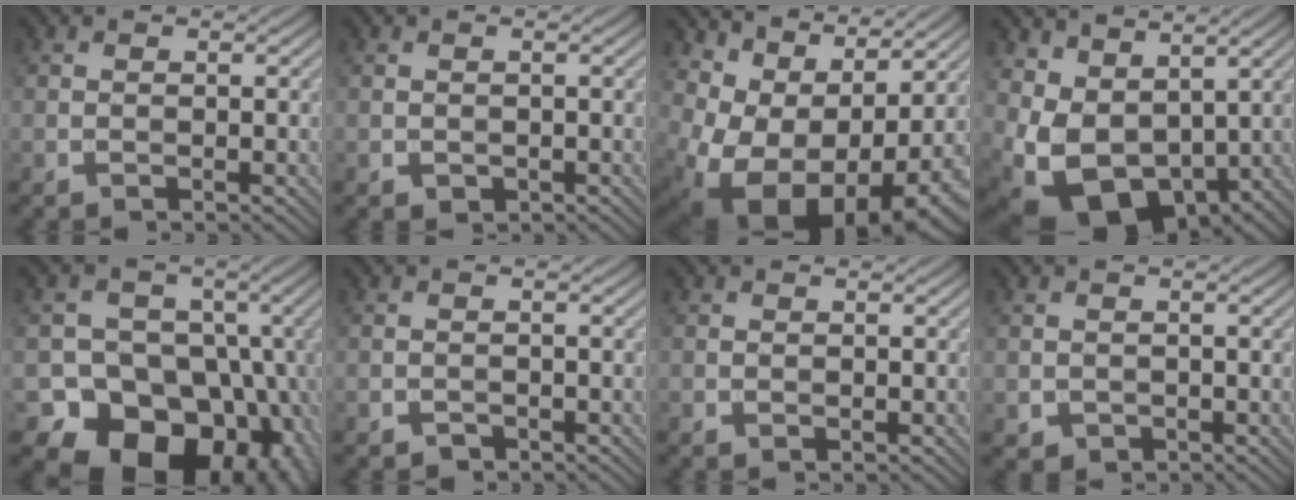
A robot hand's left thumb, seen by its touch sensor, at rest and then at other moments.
{"total": 0.7, "force": [-0.1, 0.7, 0.3], "torque": [-0.005, -0.007, 0.000]}
{"total": 13.2, "force": [2.0, 8.5, 9.9], "torque": [-0.184, -0.018, 0.068]}
{"total": 10.7, "force": [1.2, 7.4, 7.6], "torque": [-0.178, -0.027, 0.040]}
{"total": 18.5, "force": [-7.9, 14.6, 8.1], "torque": [-0.098, -0.033, -0.137]}
{"total": 1.0, "force": [-0.8, 0.6, 0.2], "torque": [-0.001, -0.001, -0.016]}
{"total": 0.0}
{"total": 1.4, "force": [-0.4, 1.2, 0.4], "torque": [-0.012, -0.011, -0.005]}